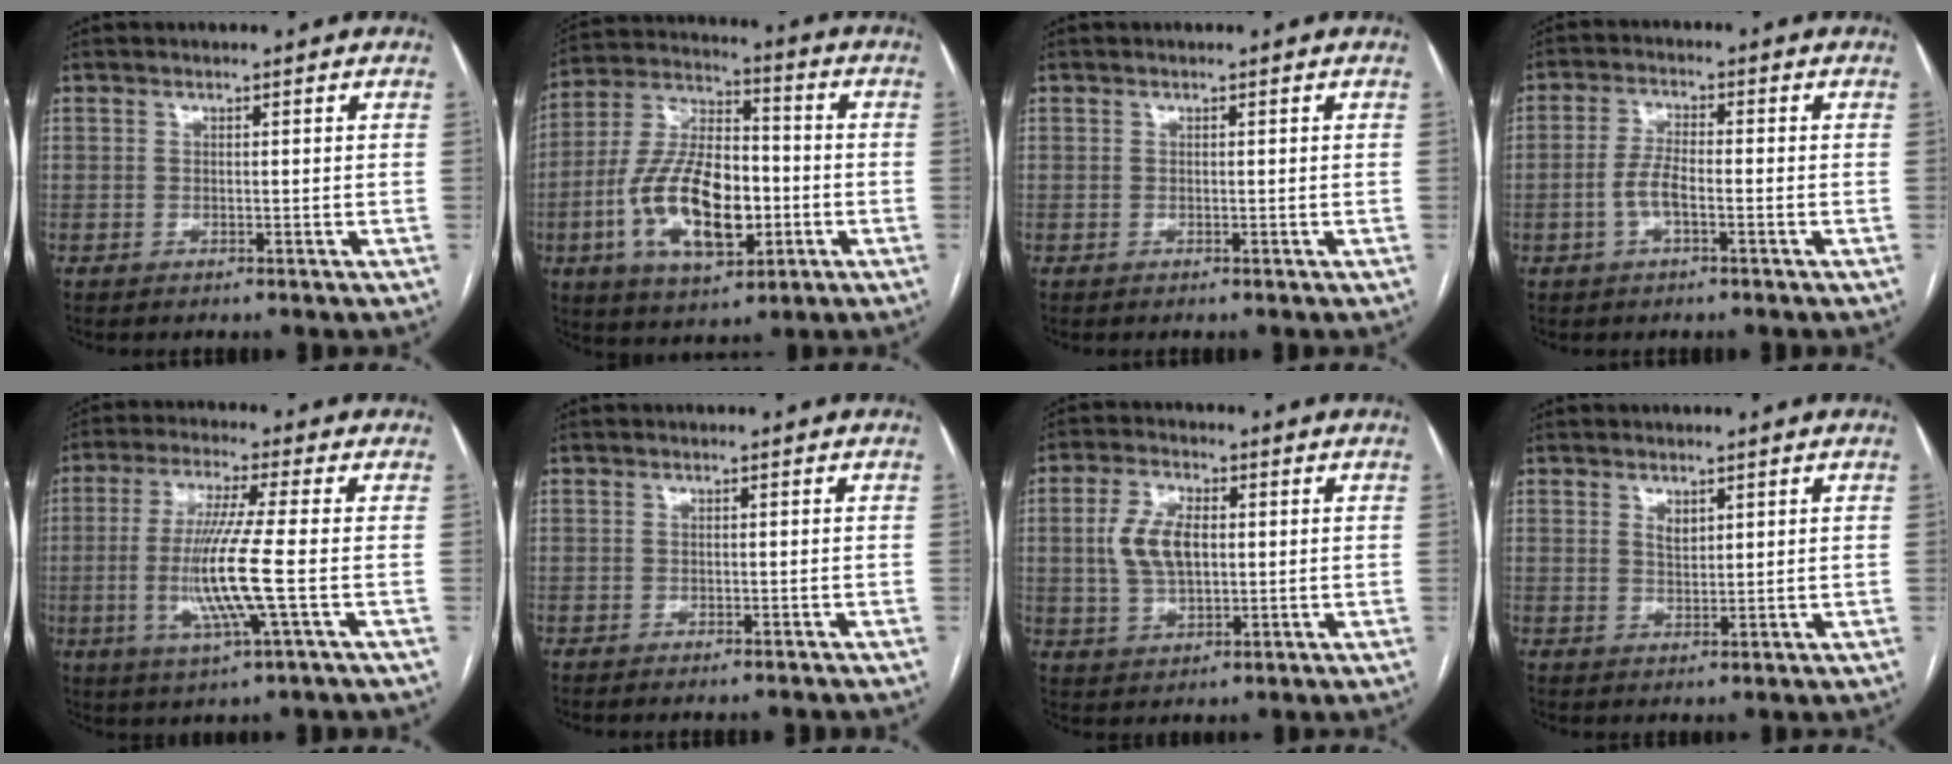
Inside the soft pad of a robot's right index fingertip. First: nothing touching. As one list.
[{"total": 16.6, "force": [-4.2, 7.3, 14.3], "torque": [-0.289, 0.011, -0.070]}, {"total": 0.0}, {"total": 4.2, "force": [-1.5, 1.2, 3.7], "torque": [-0.083, 0.008, -0.028]}, {"total": 10.9, "force": [-1.9, -0.7, 10.7], "torque": [-0.220, -0.015, -0.042]}, {"total": 2.8, "force": [-2.6, 0.2, 0.9], "torque": [-0.007, -0.003, -0.035]}, {"total": 7.6, "force": [0.9, 3.9, 6.4], "torque": [-0.143, 0.012, 0.020]}, {"total": 1.9, "force": [1.1, 1.0, 1.2], "torque": [-0.024, -0.002, 0.025]}]